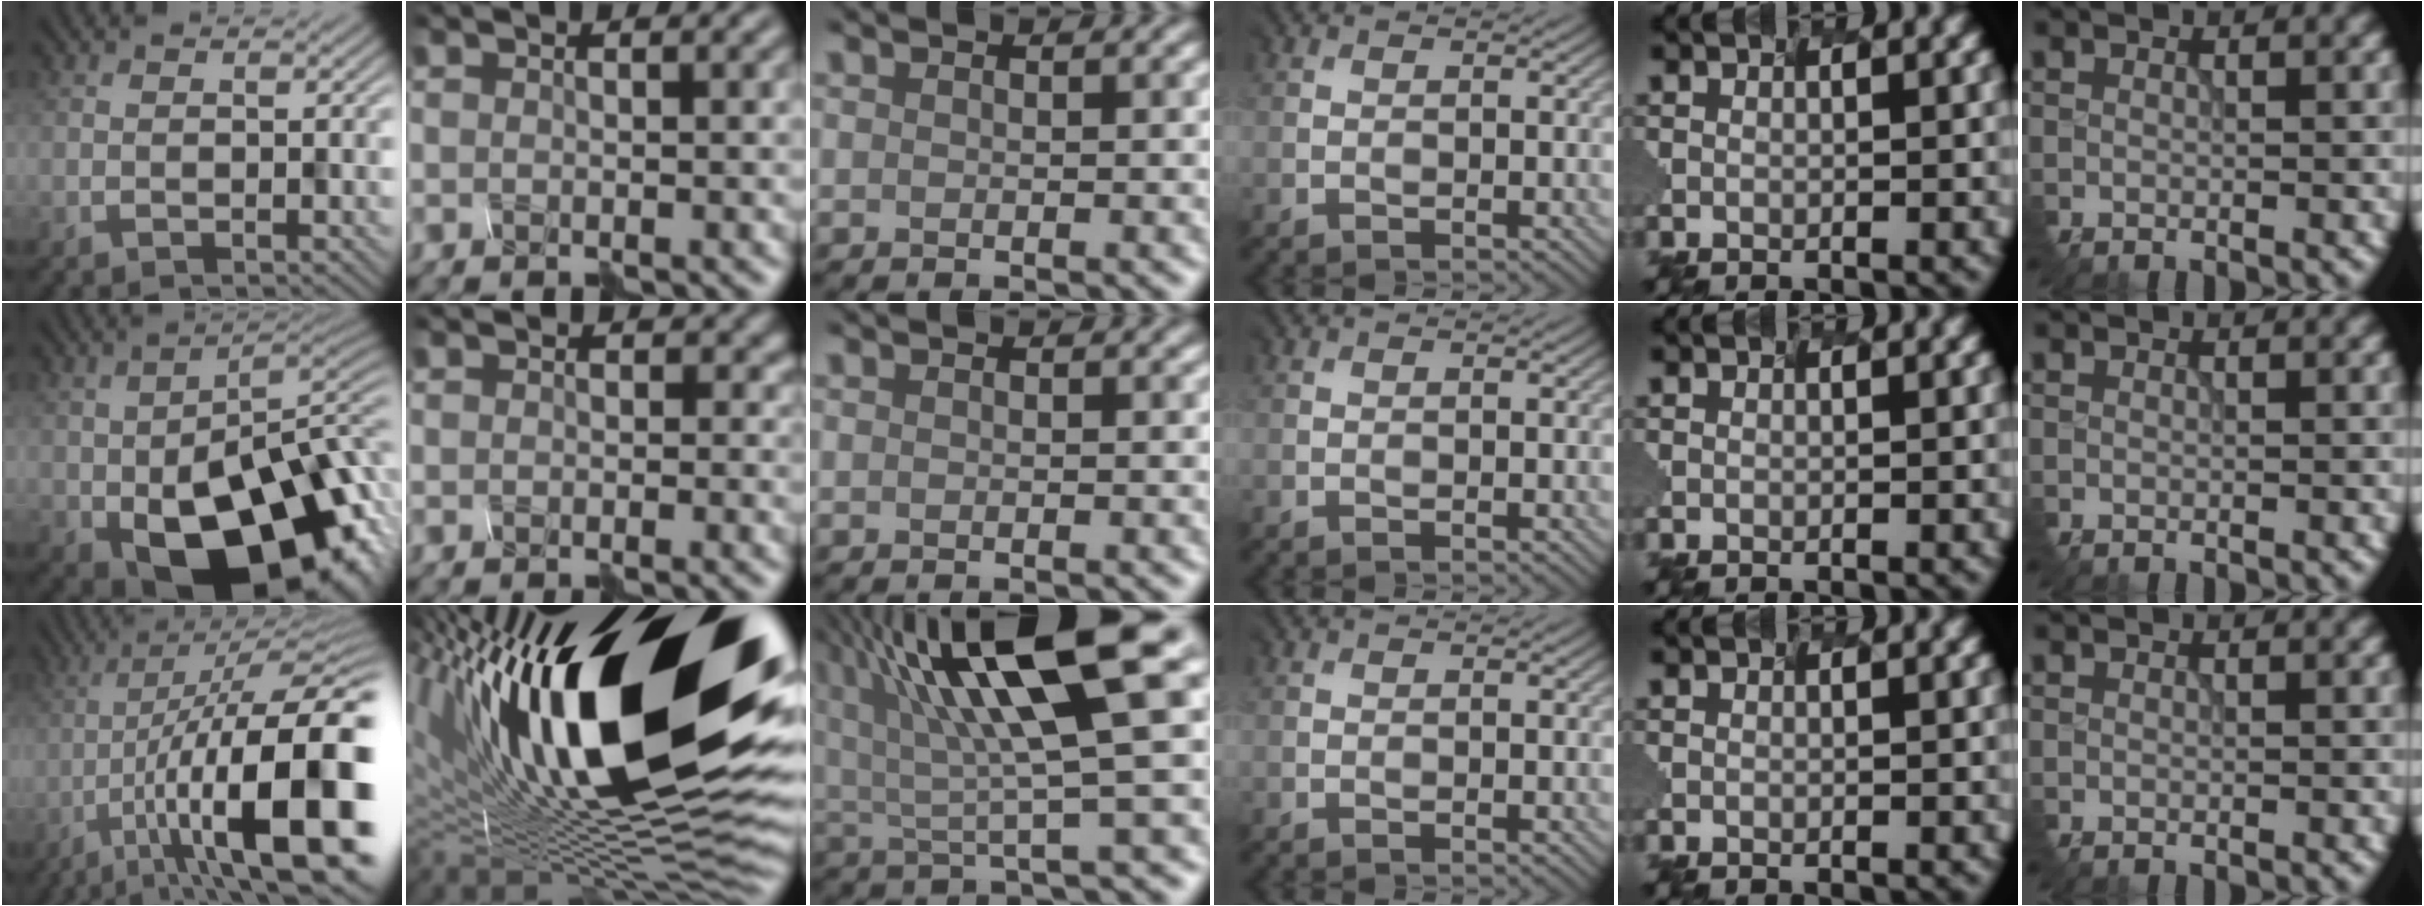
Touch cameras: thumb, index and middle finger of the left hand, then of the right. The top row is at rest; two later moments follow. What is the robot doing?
{"motion": "shake", "object": "plastic piggy bank"}